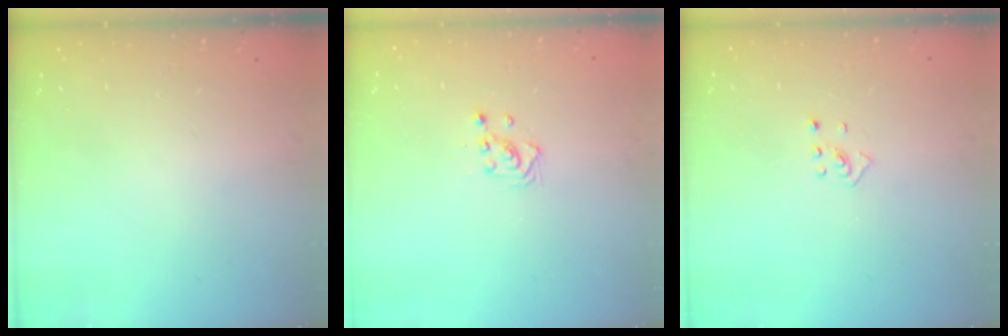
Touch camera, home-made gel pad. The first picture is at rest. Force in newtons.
{"total": 2.9, "press": 2.8, "slide": 0.3}
{"total": 2.0, "press": 1.9, "slide": 0.8}